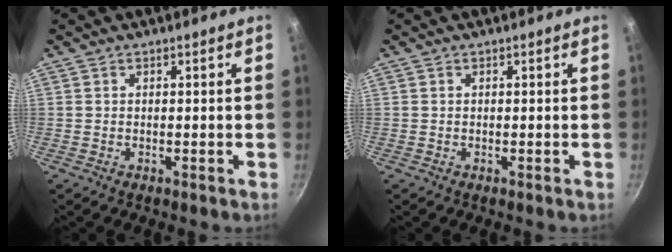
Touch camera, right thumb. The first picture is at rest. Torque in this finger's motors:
{"motor_torque": [-0.32, 0.11, 0.12, 0.12, 0.00]}